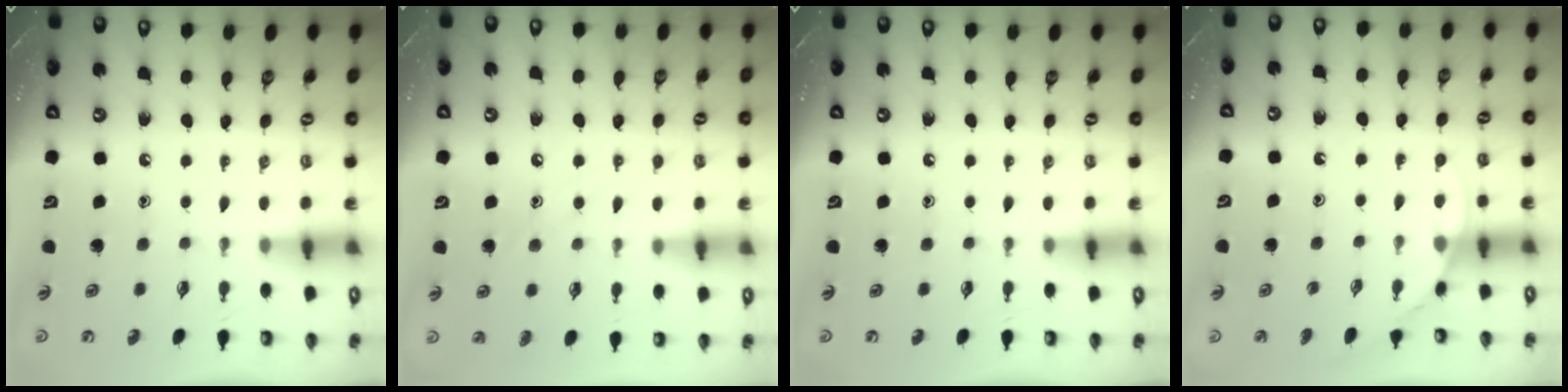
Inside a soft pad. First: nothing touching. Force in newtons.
{"total": 7.0, "press": 7.0, "slide": 0.6}
{"total": 0.0}
{"total": 4.0, "press": 4.0, "slide": 0.3}